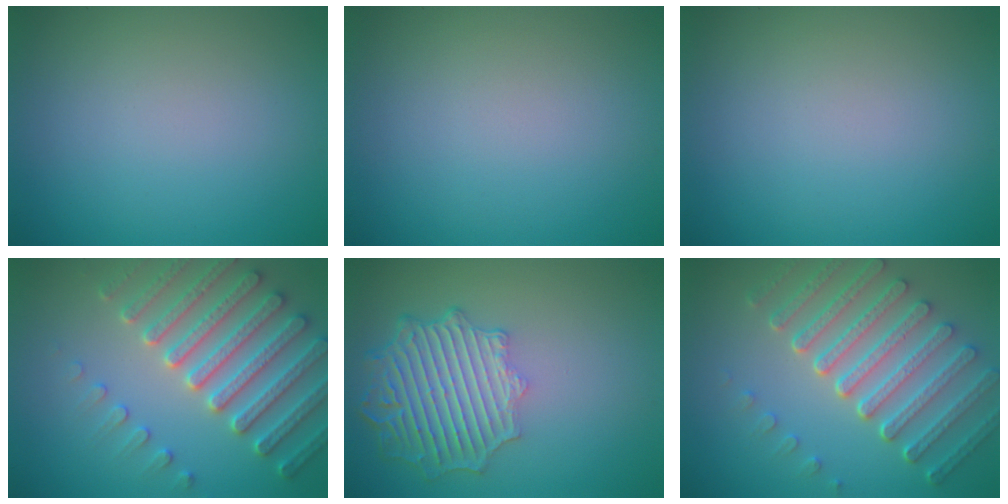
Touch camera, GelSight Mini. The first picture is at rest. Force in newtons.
{"total": 0.0}
{"total": 0.0}
{"total": 6.7, "press": 6.5, "slide": 1.6}
{"total": 6.5, "press": 4.9, "slide": 4.1}
{"total": 7.1, "press": 5.3, "slide": 4.8}